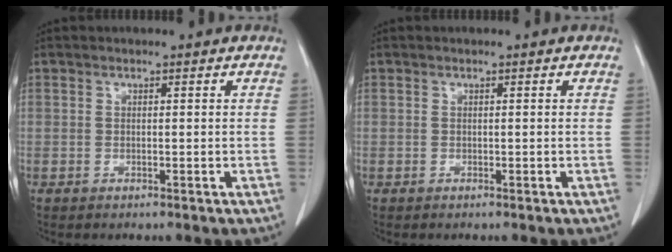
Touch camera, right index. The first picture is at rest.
{"total": 0.0}